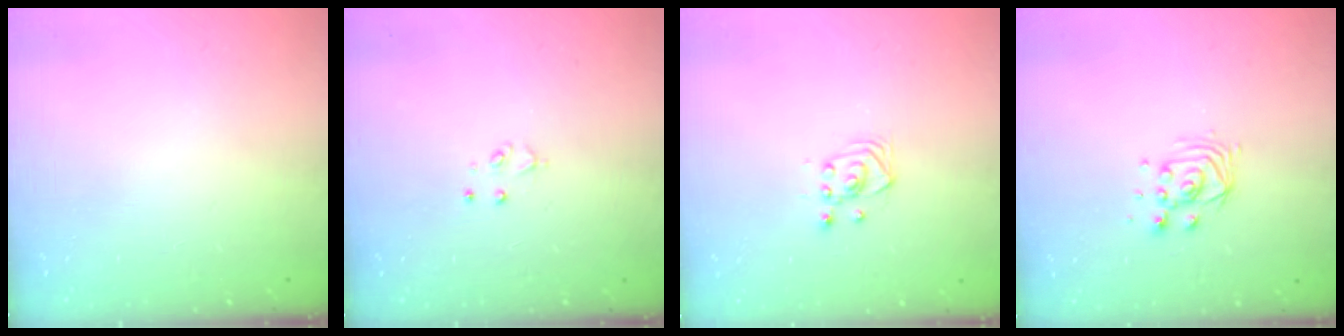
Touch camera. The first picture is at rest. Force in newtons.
{"total": 2.8, "press": 2.8, "slide": 0.3}
{"total": 3.4, "press": 3.0, "slide": 1.6}
{"total": 5.8, "press": 5.8, "slide": 0.5}